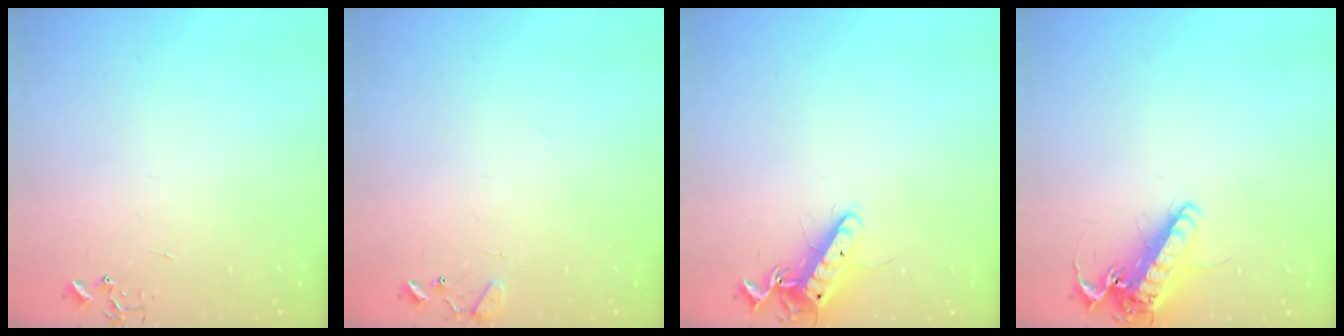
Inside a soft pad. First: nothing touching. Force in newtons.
{"total": 8.4, "press": 8.4, "slide": 0.7}
{"total": 12.4, "press": 12.4, "slide": 1.1}
{"total": 15.7, "press": 15.5, "slide": 2.4}